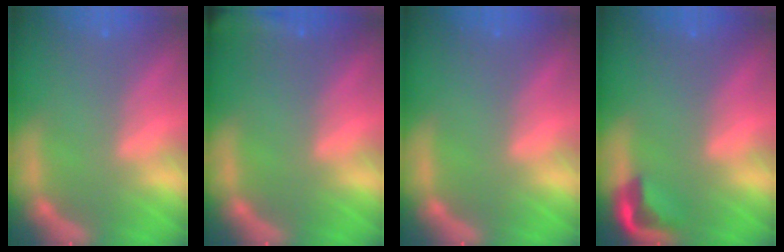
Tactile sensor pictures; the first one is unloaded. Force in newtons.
{"total": 7.5}
{"total": 0.0}
{"total": 2.9}